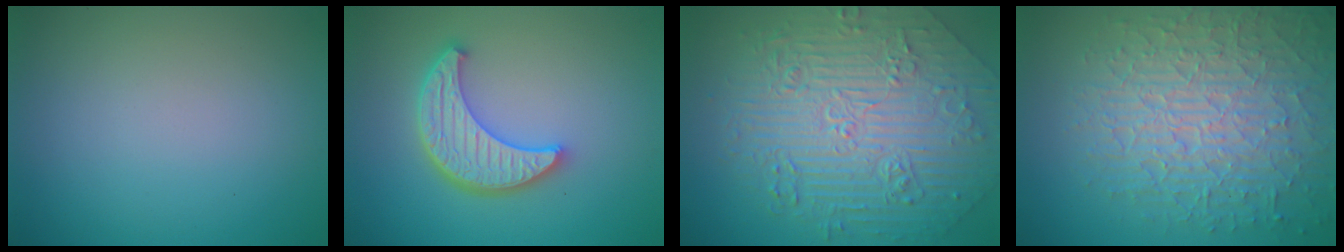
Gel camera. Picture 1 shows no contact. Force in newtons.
{"total": 5.1, "press": 4.3, "slide": 2.8}
{"total": 8.4, "press": 6.7, "slide": 5.1}
{"total": 8.8, "press": 6.0, "slide": 6.4}